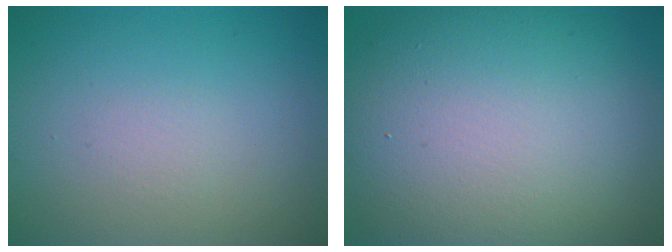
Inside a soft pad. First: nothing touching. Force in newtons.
{"total": 14.9, "press": 14.9, "slide": 0.8}